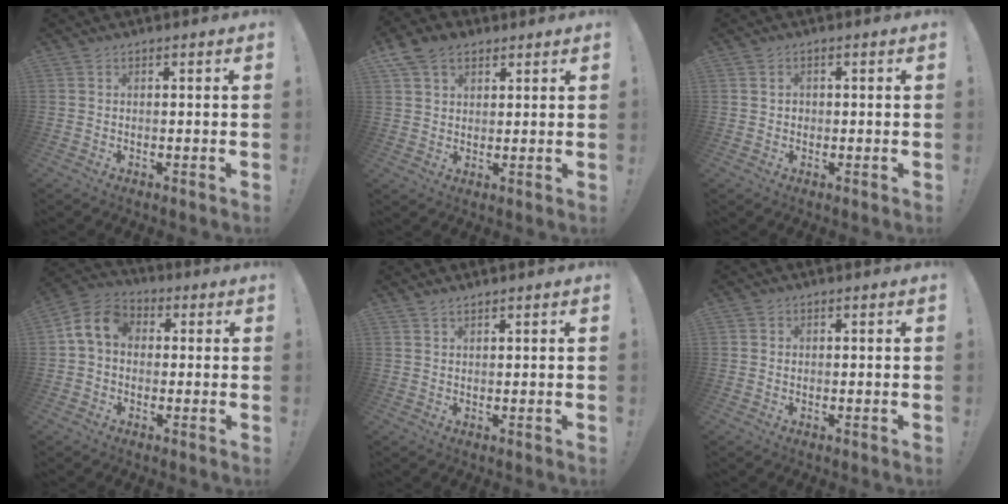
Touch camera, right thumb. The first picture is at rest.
{"total": 8.4, "force": [4.8, 5.8, 3.7], "torque": [-0.064, -0.013, 0.095]}
{"total": 1.6, "force": [0.3, 1.5, 0.4], "torque": [-0.008, 0.005, 0.004]}
{"total": 9.7, "force": [1.8, 7.4, 6.1], "torque": [-0.113, 0.017, 0.039]}
{"total": 1.5, "force": [1.4, 0.1, 0.6], "torque": [-0.004, -0.008, 0.025]}
{"total": 0.8, "force": [0.6, 0.5, 0.0], "torque": [0.009, -0.002, 0.010]}